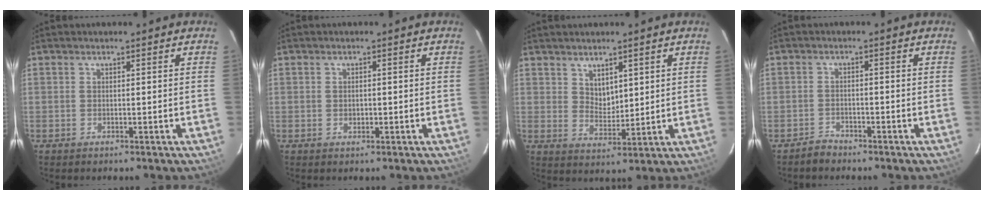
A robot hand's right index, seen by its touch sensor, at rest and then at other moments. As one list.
[{"total": 1.2, "force": [-0.2, 0.9, 0.7], "torque": [-0.011, 0.003, -0.003]}, {"total": 4.4, "force": [2.8, 2.5, 2.1], "torque": [-0.028, -0.001, 0.055]}, {"total": 2.2, "force": [-2.0, 1.0, -0.1], "torque": [-0.001, 0.007, -0.038]}]